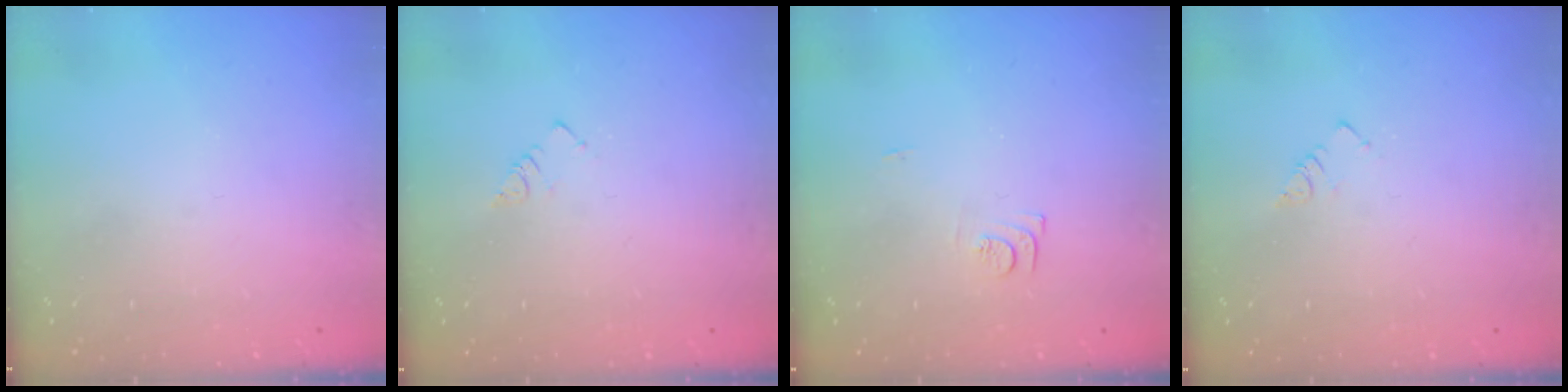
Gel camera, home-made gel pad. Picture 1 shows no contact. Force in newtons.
{"total": 2.9, "press": 2.9, "slide": 0.4}
{"total": 5.9, "press": 5.9, "slide": 0.6}
{"total": 2.9, "press": 2.9, "slide": 0.4}